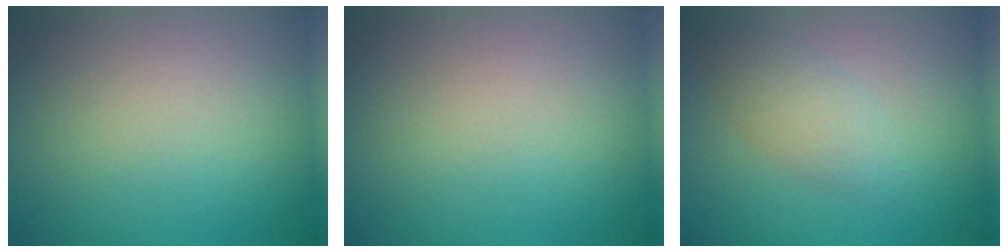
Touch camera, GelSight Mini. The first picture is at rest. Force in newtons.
{"total": 0.0}
{"total": 2.7, "press": 2.7, "slide": 0.0}